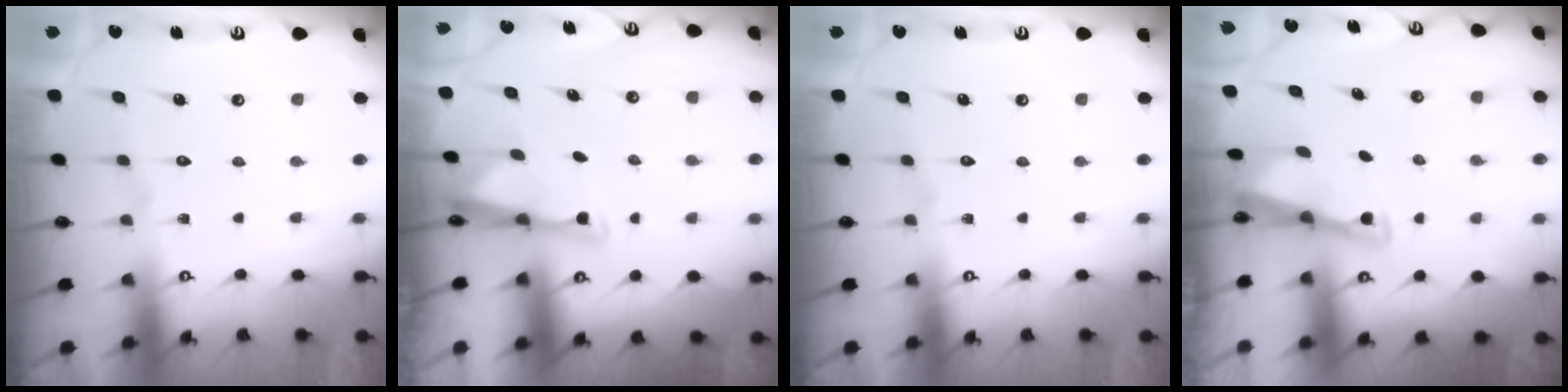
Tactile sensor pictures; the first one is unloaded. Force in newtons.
{"total": 3.3, "press": 3.3, "slide": 0.3}
{"total": 0.0}
{"total": 2.6, "press": 2.6, "slide": 0.1}